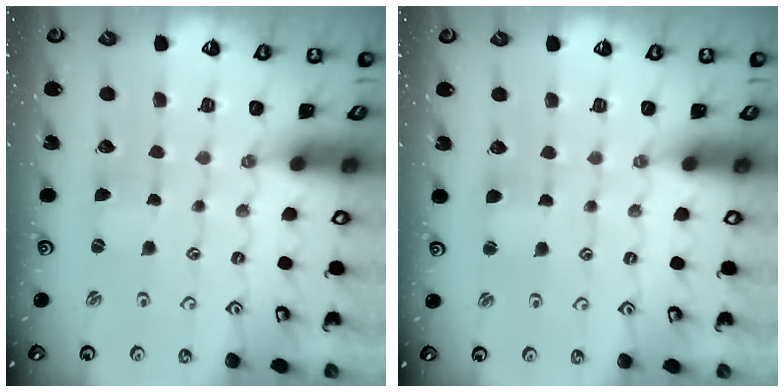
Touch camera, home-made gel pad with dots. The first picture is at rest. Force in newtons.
{"total": 2.5, "press": 2.5, "slide": 0.3}